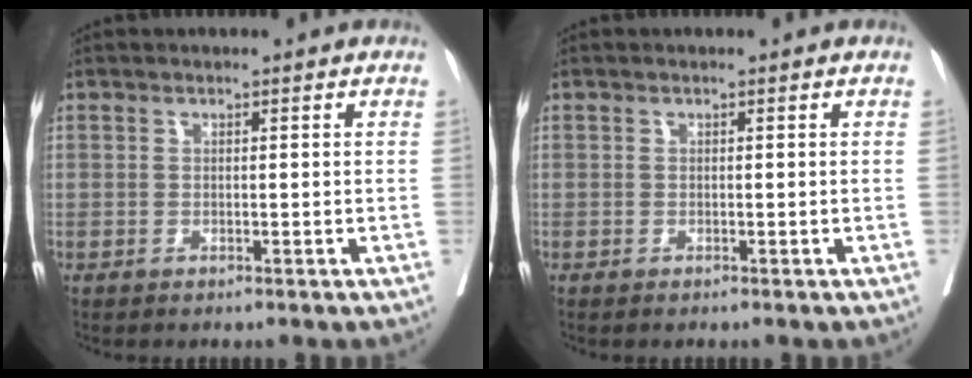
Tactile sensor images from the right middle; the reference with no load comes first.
{"total": 0.0}